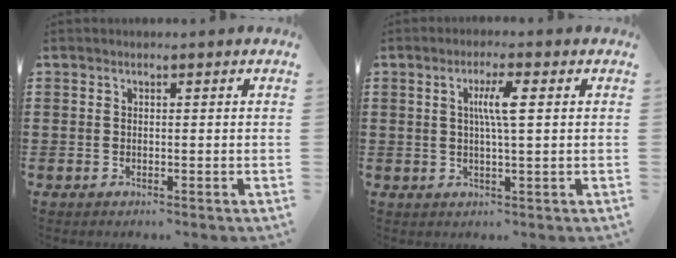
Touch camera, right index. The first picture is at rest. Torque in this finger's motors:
{"motor_torque": [0.84, -0.15, 0.26, 0.12]}